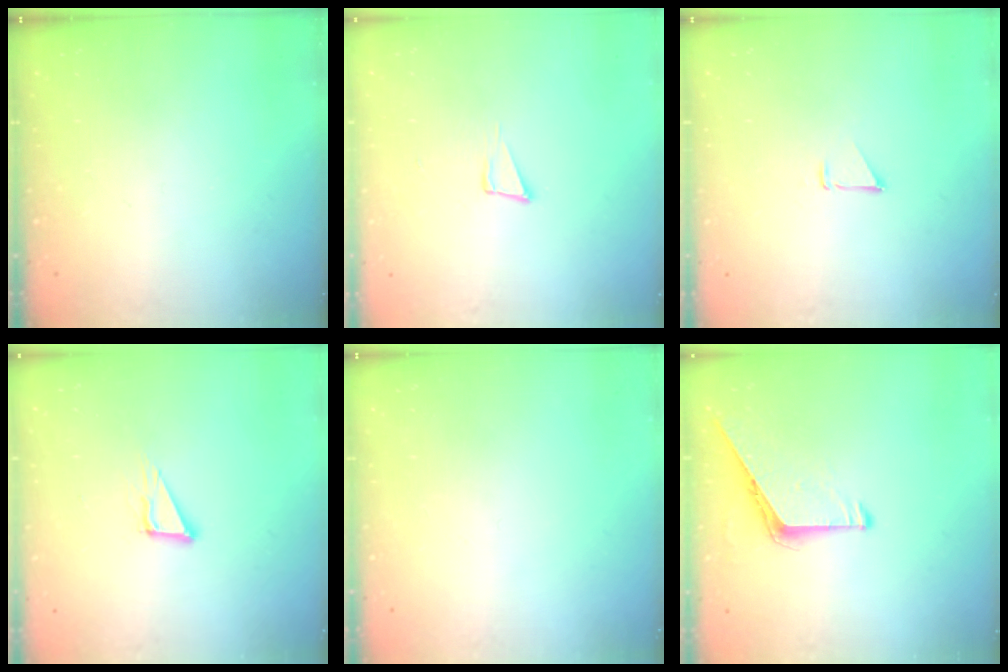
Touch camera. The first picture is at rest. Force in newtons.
{"total": 4.1, "press": 2.6, "slide": 3.2}
{"total": 1.9, "press": 1.9, "slide": 0.0}
{"total": 5.1, "press": 5.1, "slide": 0.5}
{"total": 0.0}
{"total": 6.5, "press": 6.4, "slide": 0.5}